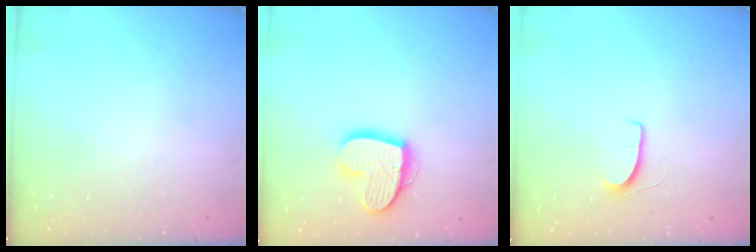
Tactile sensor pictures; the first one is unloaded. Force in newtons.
{"total": 15.0, "press": 14.9, "slide": 1.1}
{"total": 5.1, "press": 5.0, "slide": 0.5}